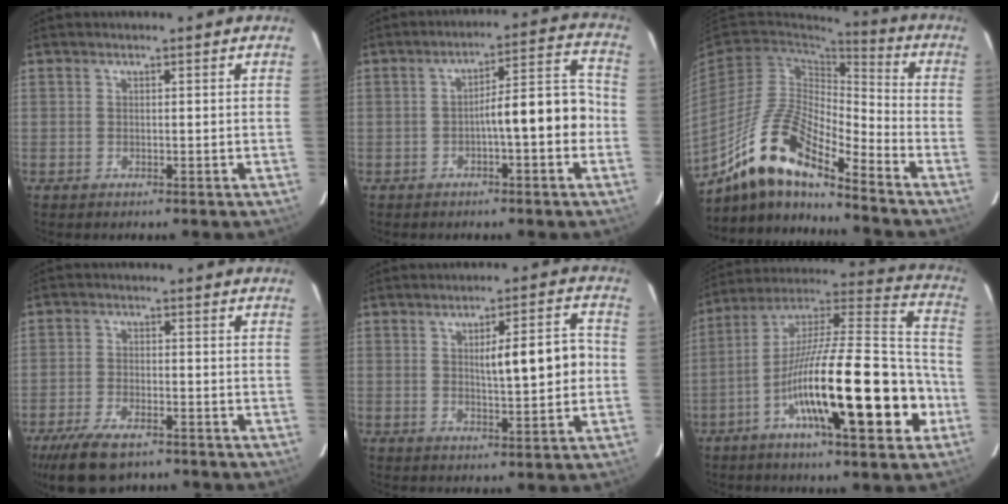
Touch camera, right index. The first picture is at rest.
{"total": 8.9, "force": [-2.2, 1.4, 8.5], "torque": [-0.116, 0.036, -0.031]}
{"total": 14.4, "force": [-11.3, 3.0, 8.4], "torque": [-0.161, 0.017, -0.208]}
{"total": 9.9, "force": [-7.6, 3.2, 5.5], "torque": [-0.098, -0.016, -0.126]}
{"total": 8.3, "force": [0.4, 1.4, 8.2], "torque": [-0.117, 0.015, 0.011]}
{"total": 24.7, "force": [-8.6, 3.8, 22.9], "torque": [-0.352, 0.001, -0.139]}